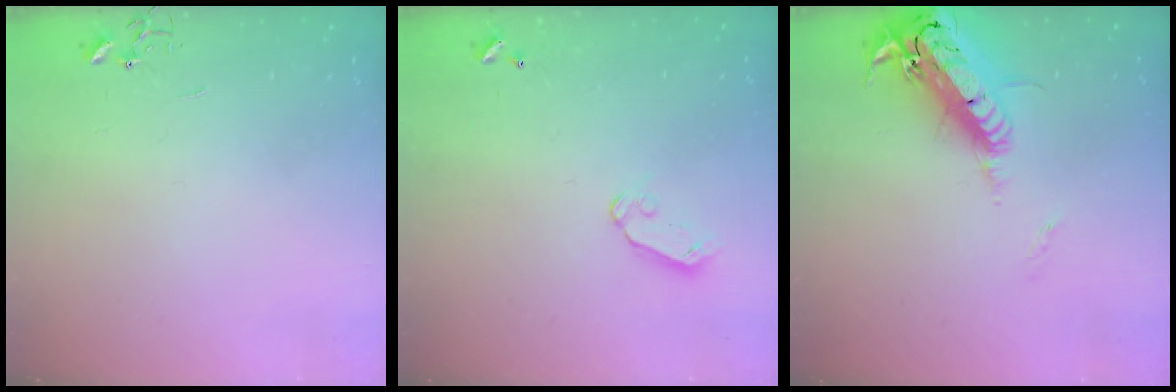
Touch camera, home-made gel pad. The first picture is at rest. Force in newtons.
{"total": 5.4, "press": 5.4, "slide": 0.5}
{"total": 22.8, "press": 22.3, "slide": 4.6}